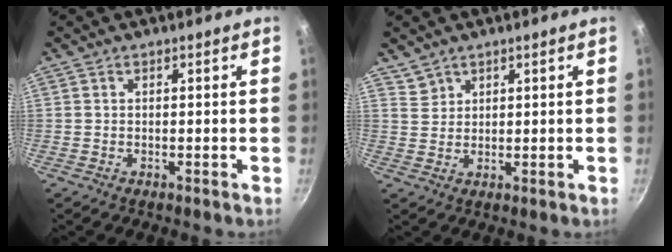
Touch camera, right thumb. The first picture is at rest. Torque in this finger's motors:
{"motor_torque": [-0.12, 0.27, -0.13, -0.49, -0.09]}